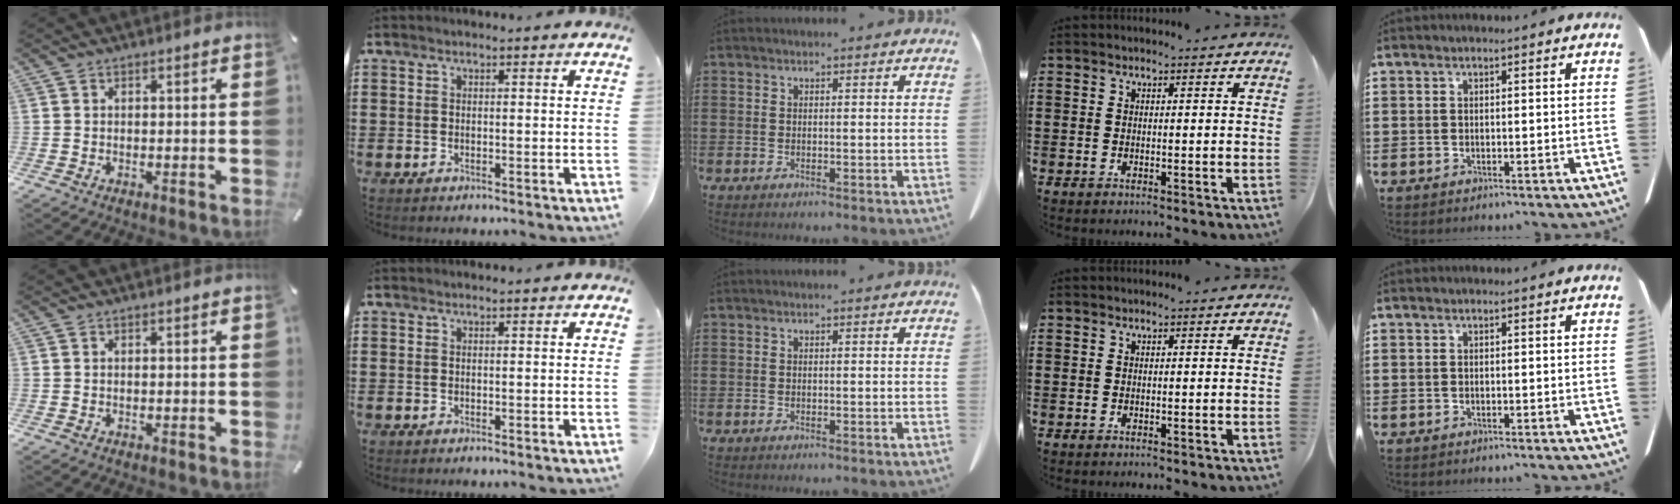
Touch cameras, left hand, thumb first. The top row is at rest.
{}